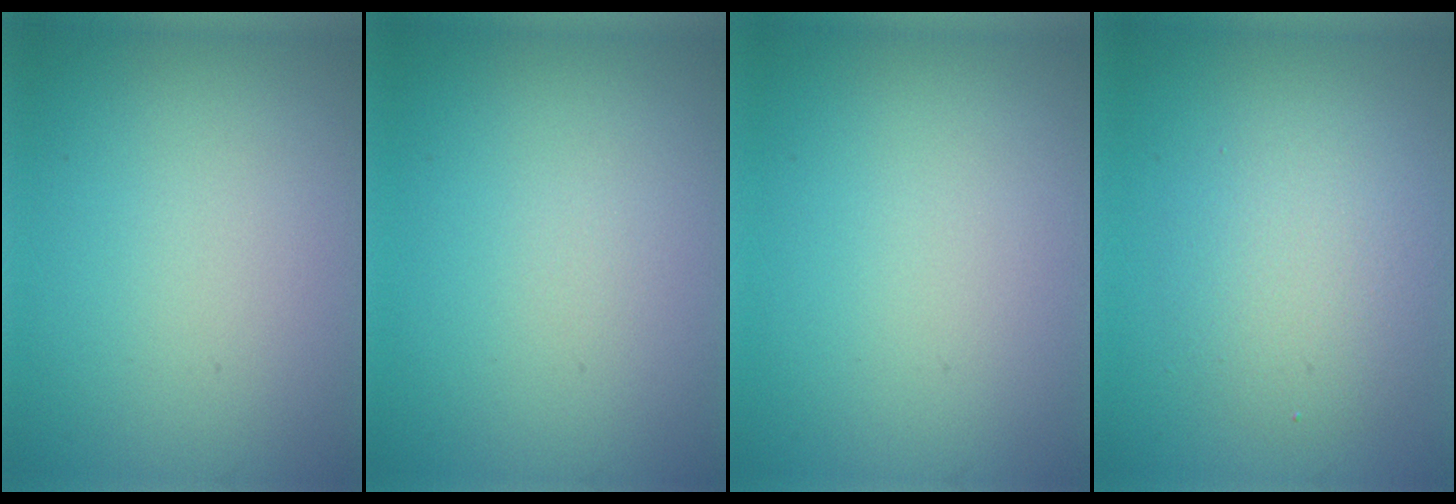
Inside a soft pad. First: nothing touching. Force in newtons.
{"total": 0.0}
{"total": 0.0}
{"total": 3.8, "press": 3.8, "slide": 0.1}